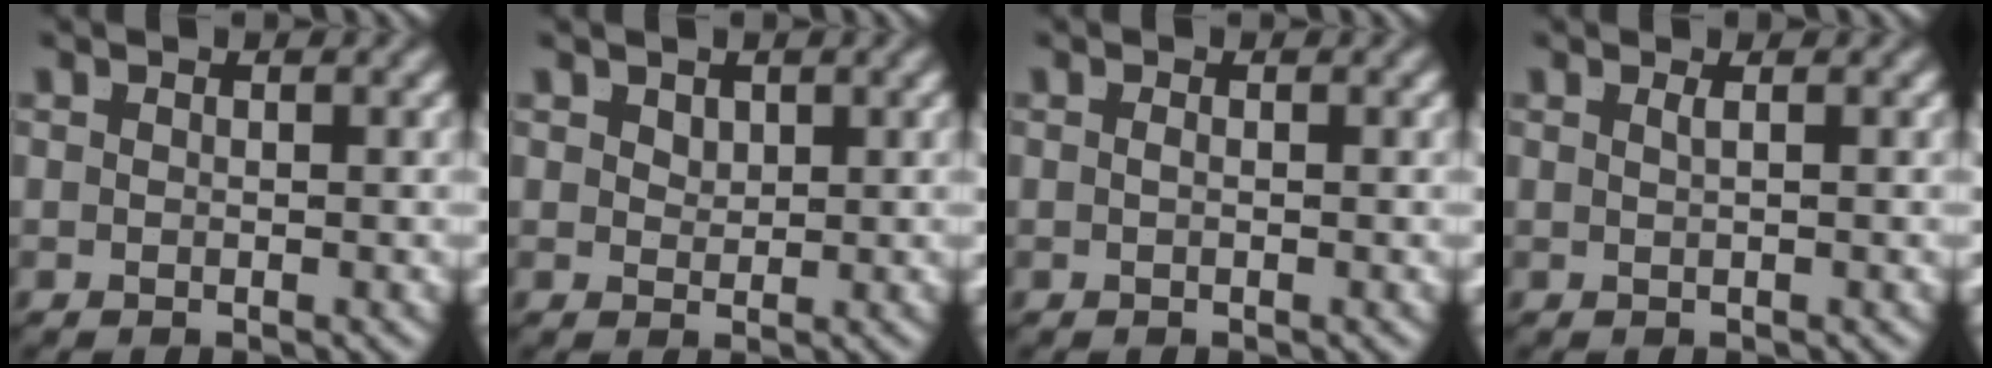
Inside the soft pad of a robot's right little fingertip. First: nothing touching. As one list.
[{"total": 1.2, "force": [1.1, 0.2, 0.4], "torque": [0.001, -0.008, 0.032]}, {"total": 0.6, "force": [-0.4, -0.4, 0.1], "torque": [-0.005, -0.007, -0.002]}, {"total": 1.0, "force": [0.0, -0.9, 0.4], "torque": [-0.001, -0.001, 0.004]}]